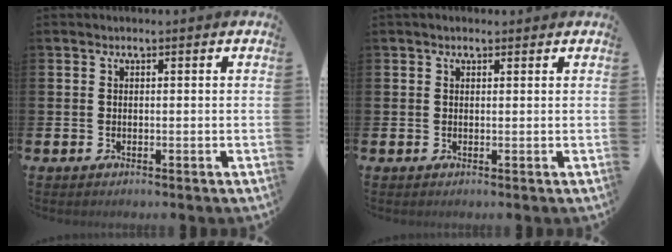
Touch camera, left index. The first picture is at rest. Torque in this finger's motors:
{"motor_torque": [0.82, -1.33, 0.03, 0.09]}